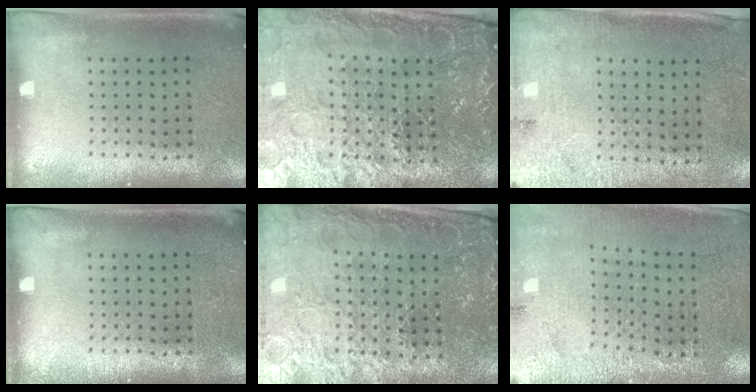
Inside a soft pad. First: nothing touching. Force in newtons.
{"total": 4.2, "press": 4.1, "slide": 0.9}
{"total": 2.7, "press": 2.2, "slide": 1.6}
{"total": 0.0}
{"total": 3.2, "press": 3.1, "slide": 0.4}
{"total": 2.9, "press": 2.8, "slide": 0.4}